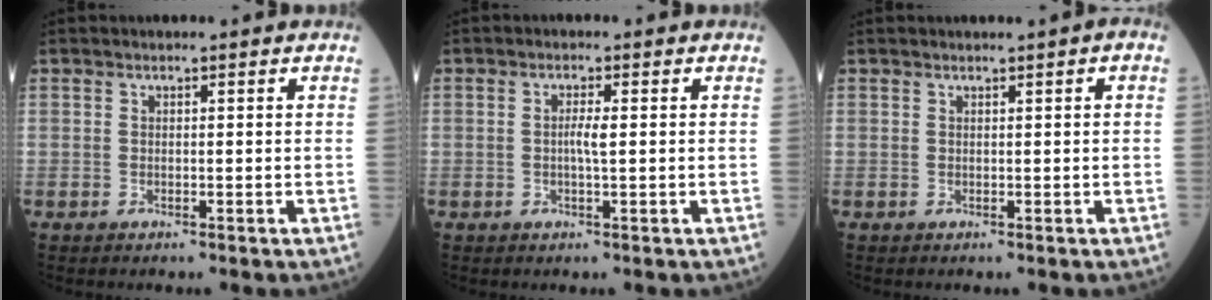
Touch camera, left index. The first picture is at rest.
{"total": 2.0, "force": [-0.5, 0.2, 1.9], "torque": [-0.036, -0.003, -0.012]}
{"total": 0.7, "force": [-0.1, 0.2, 0.6], "torque": [-0.008, 0.000, -0.007]}